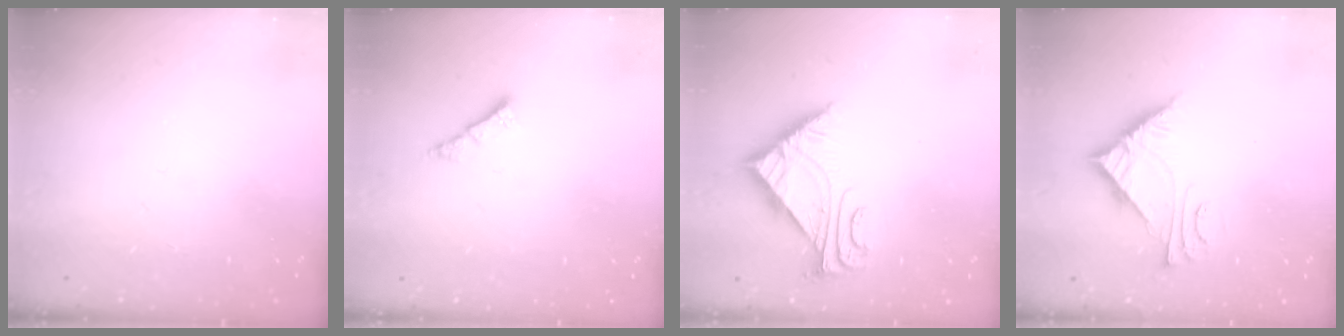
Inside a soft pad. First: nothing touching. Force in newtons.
{"total": 2.4, "press": 2.4, "slide": 0.2}
{"total": 5.5, "press": 5.4, "slide": 0.8}
{"total": 6.9, "press": 6.8, "slide": 0.5}